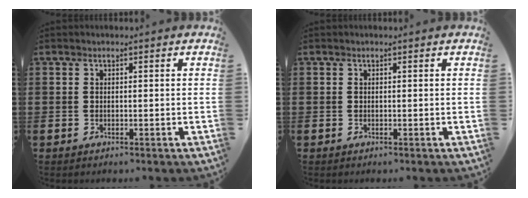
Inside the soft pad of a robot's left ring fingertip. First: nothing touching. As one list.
[{"total": 0.0}]